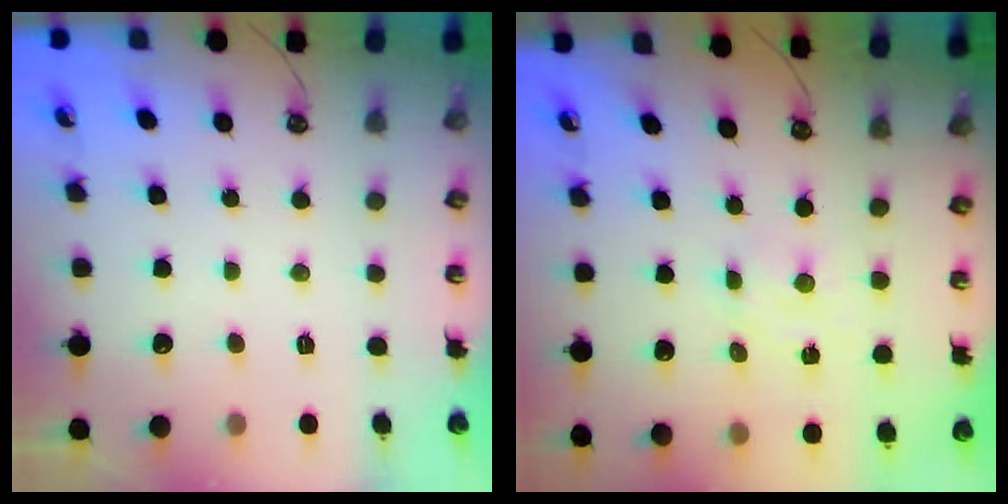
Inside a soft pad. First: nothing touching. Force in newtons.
{"total": 1.9, "press": 1.8, "slide": 0.3}